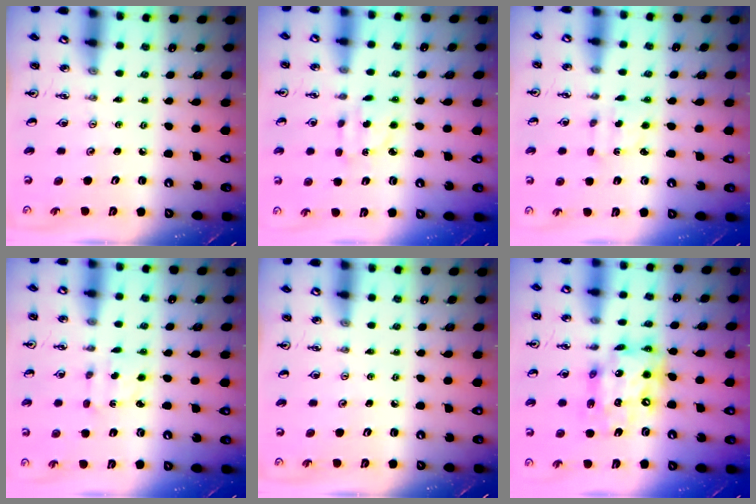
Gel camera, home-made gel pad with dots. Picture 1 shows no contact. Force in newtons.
{"total": 3.9, "press": 3.9, "slide": 0.4}
{"total": 2.1, "press": 2.0, "slide": 0.7}
{"total": 2.4, "press": 2.3, "slide": 0.6}
{"total": 0.0}
{"total": 15.6, "press": 15.5, "slide": 1.5}